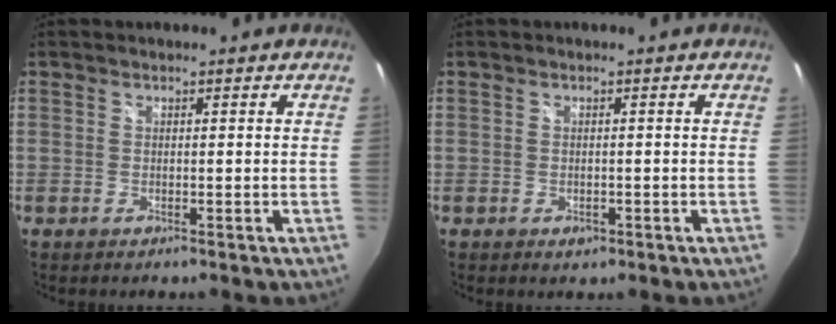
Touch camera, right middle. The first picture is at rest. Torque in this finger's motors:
{"motor_torque": [0.10, 0.03, 0.00, 0.00]}